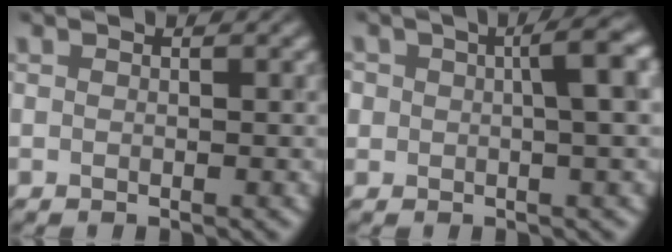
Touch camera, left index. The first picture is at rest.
{"total": 4.5, "force": [0.9, 1.7, 4.0], "torque": [-0.053, 0.013, 0.010]}